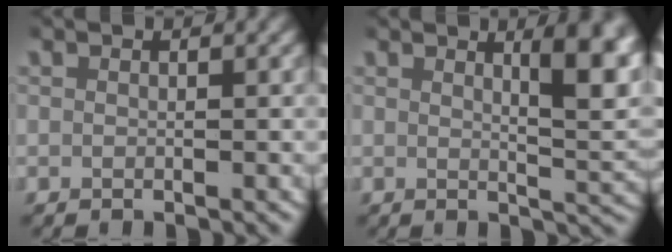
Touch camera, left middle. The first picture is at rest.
{"total": 5.6, "force": [2.1, 1.1, 5.0], "torque": [-0.060, -0.006, 0.034]}